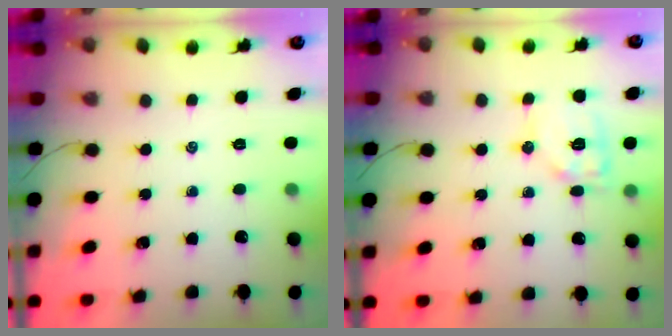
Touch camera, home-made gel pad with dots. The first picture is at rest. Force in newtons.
{"total": 10.4, "press": 10.4, "slide": 0.5}